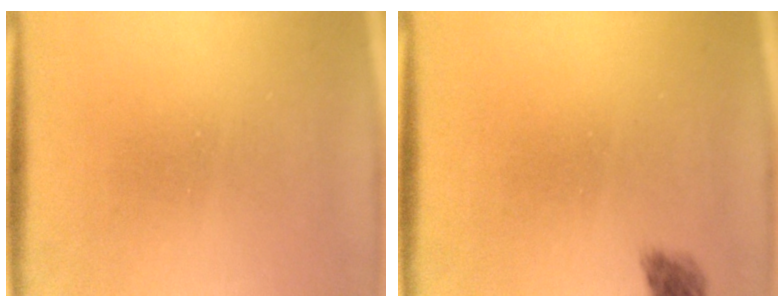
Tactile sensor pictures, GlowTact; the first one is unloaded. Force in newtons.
{"total": 2.2}